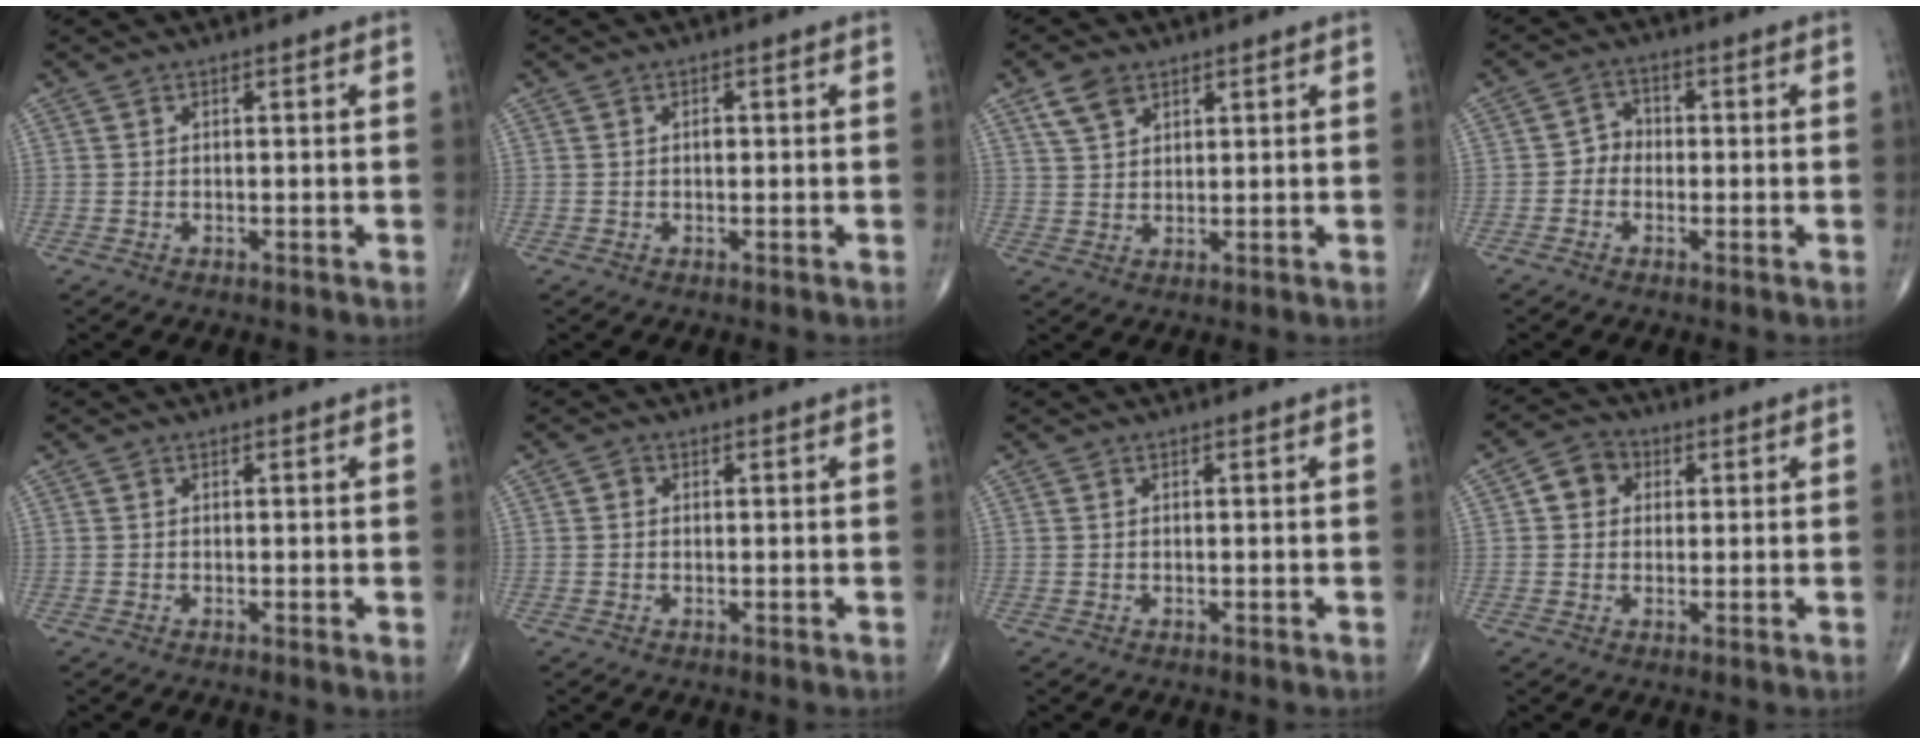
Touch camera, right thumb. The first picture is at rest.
{"total": 0.8, "force": [0.0, 0.6, 0.6], "torque": [-0.004, 0.002, -0.003]}
{"total": 4.9, "force": [2.9, 3.0, 2.5], "torque": [-0.037, -0.010, 0.059]}
{"total": 3.3, "force": [-0.9, 2.9, 1.4], "torque": [0.000, 0.015, -0.028]}
{"total": 0.9, "force": [0.0, 0.0, 0.9], "torque": [-0.015, -0.003, -0.004]}
{"total": 0.9, "force": [0.1, 0.8, 0.4], "torque": [0.001, 0.002, -0.003]}
{"total": 0.0}
{"total": 5.0, "force": [1.1, 4.3, 2.3], "torque": [-0.015, 0.007, 0.008]}